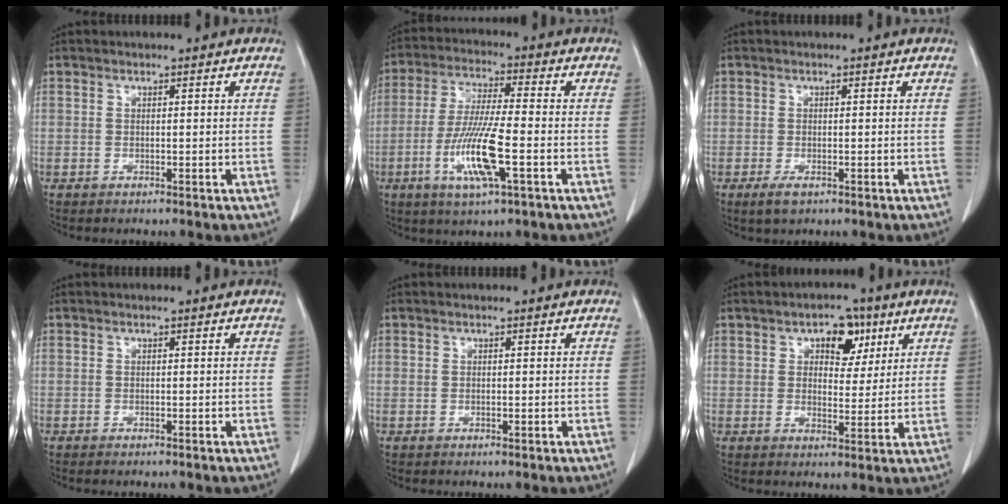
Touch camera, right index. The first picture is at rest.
{"total": 12.0, "force": [-3.9, 1.3, 11.3], "torque": [-0.229, -0.016, -0.073]}
{"total": 3.0, "force": [-1.4, 1.5, 2.2], "torque": [-0.043, -0.003, -0.019]}
{"total": 0.7, "force": [-0.3, 0.4, 0.6], "torque": [-0.015, -0.001, -0.003]}
{"total": 0.8, "force": [-0.1, 0.4, 0.6], "torque": [-0.019, 0.001, 0.001]}
{"total": 7.7, "force": [3.5, 4.6, 5.1], "torque": [-0.076, 0.021, 0.058]}